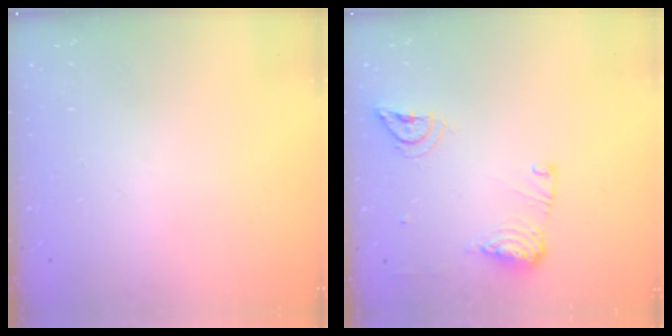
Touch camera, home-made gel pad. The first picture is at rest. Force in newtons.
{"total": 12.7, "press": 11.8, "slide": 4.7}